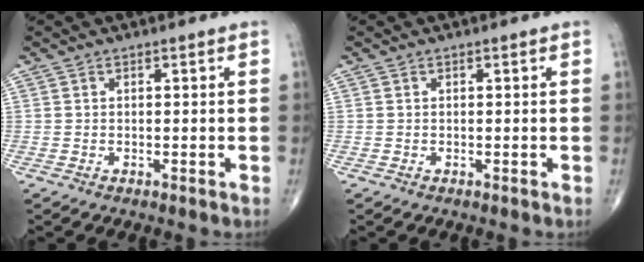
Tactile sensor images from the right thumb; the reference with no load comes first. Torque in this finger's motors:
{"motor_torque": [0.00, 0.01, 0.10, 0.10, 0.00]}